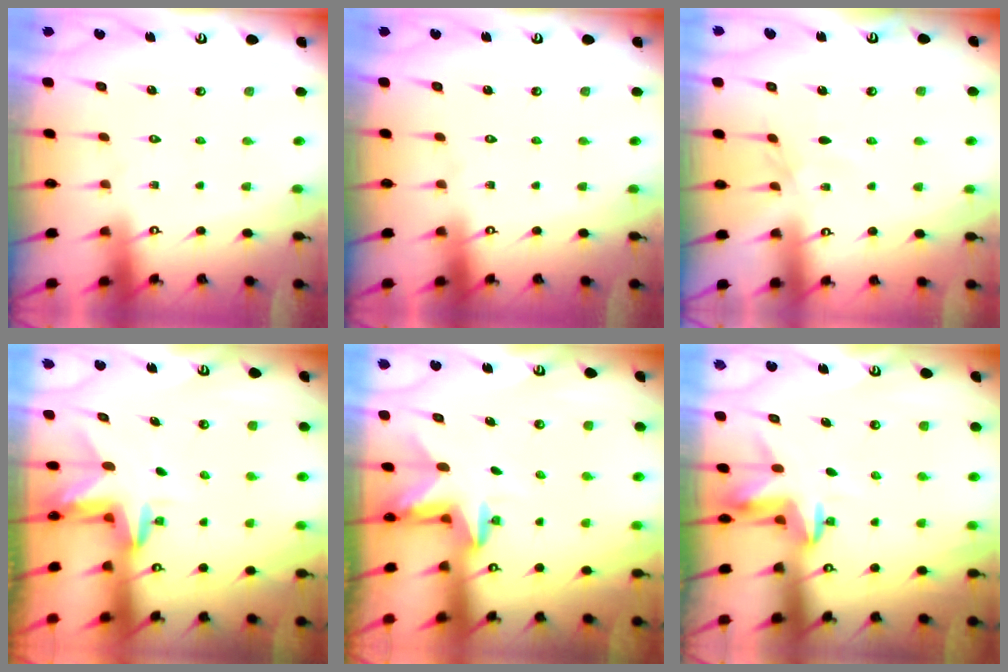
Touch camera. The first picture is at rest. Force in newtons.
{"total": 0.0}
{"total": 2.0, "press": 1.9, "slide": 0.4}
{"total": 2.8, "press": 2.8, "slide": 0.1}
{"total": 2.5, "press": 2.5, "slide": 0.4}
{"total": 4.0, "press": 4.0, "slide": 0.2}